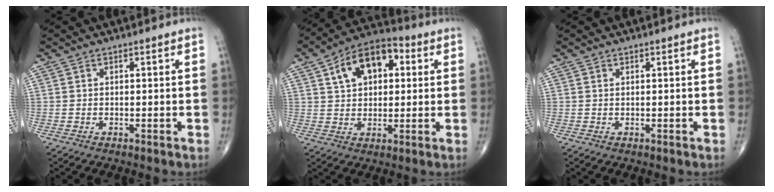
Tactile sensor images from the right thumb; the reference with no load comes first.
{"total": 13.3, "force": [4.2, 8.1, 9.6], "torque": [-0.131, 0.015, 0.061]}
{"total": 0.0}